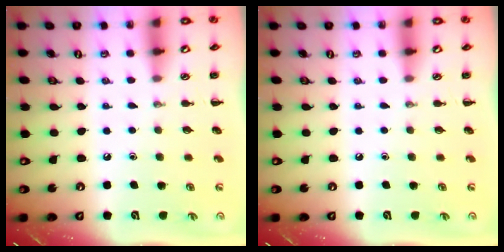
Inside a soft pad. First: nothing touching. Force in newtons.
{"total": 0.0}